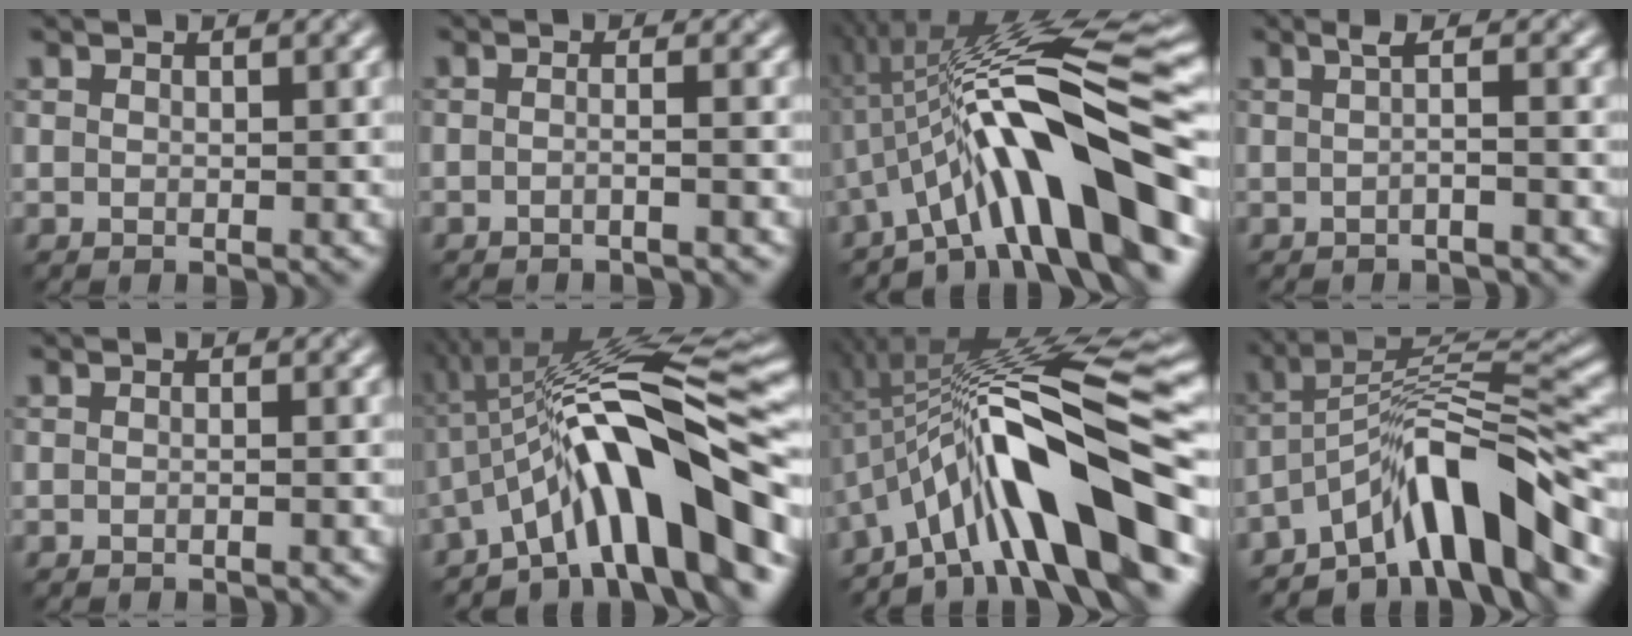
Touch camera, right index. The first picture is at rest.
{"total": 1.5, "force": [-1.1, 0.3, 1.0], "torque": [-0.009, -0.007, -0.031]}
{"total": 13.4, "force": [-4.3, 3.0, 12.4], "torque": [-0.179, 0.030, -0.074]}
{"total": 1.8, "force": [-0.7, 0.3, 1.7], "torque": [-0.025, -0.002, -0.019]}
{"total": 0.8, "force": [-0.8, 0.0, 0.1], "torque": [-0.002, -0.007, -0.018]}
{"total": 12.2, "force": [-4.9, 3.0, 10.8], "torque": [-0.154, 0.021, -0.089]}
{"total": 13.6, "force": [-4.9, 3.4, 12.2], "torque": [-0.184, 0.026, -0.083]}
{"total": 10.2, "force": [-6.9, 2.2, 7.2], "torque": [-0.095, 0.017, -0.126]}